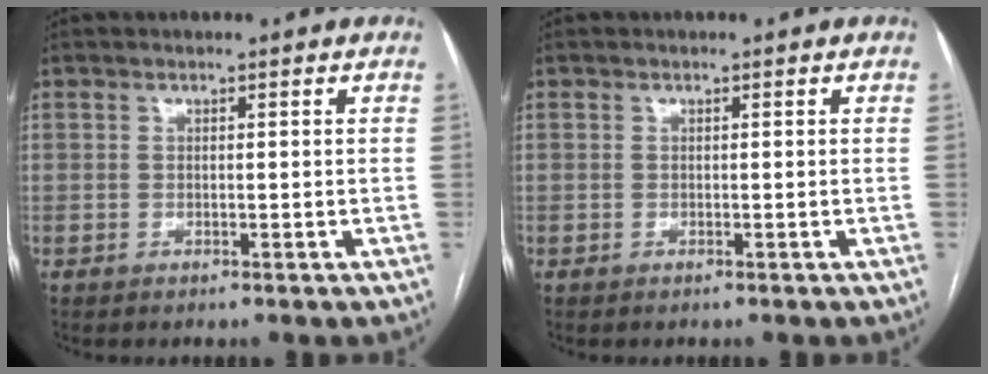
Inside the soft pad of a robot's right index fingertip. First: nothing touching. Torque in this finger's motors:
{"motor_torque": [0.07, 0.05, 0.03, 0.00]}